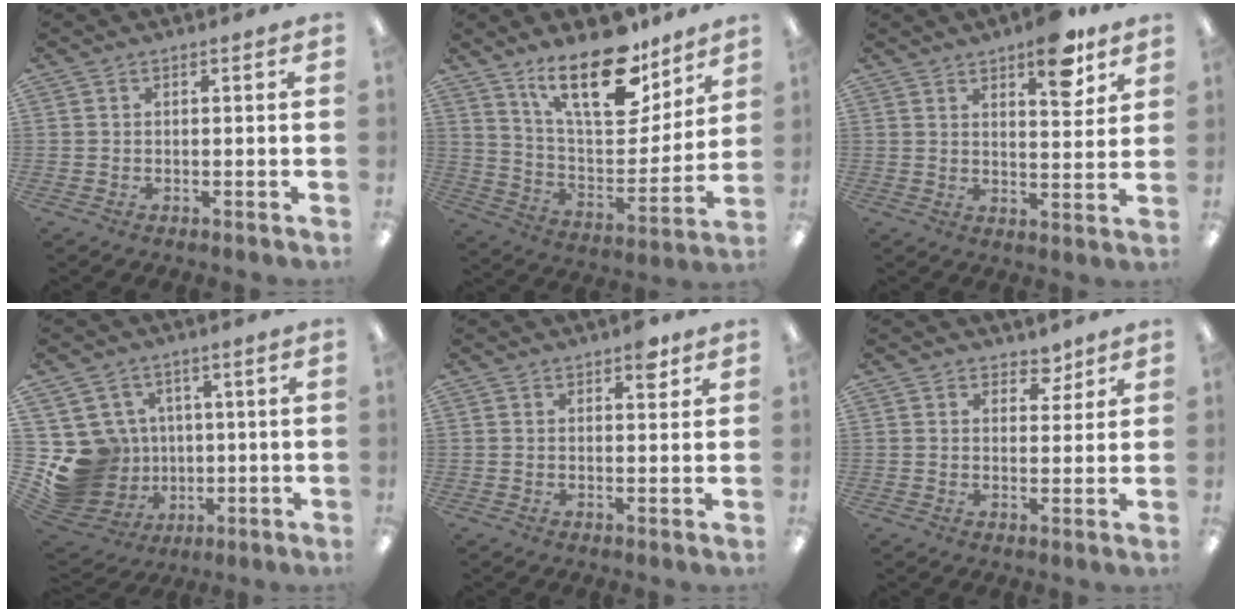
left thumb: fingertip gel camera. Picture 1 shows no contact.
{"total": 22.1, "force": [14.7, 9.3, 13.6], "torque": [-0.213, -0.091, 0.252]}
{"total": 10.0, "force": [6.7, 3.5, 6.6], "torque": [-0.071, -0.039, 0.105]}
{"total": 13.8, "force": [-0.7, 13.1, 4.3], "torque": [-0.112, -0.008, 0.009]}
{"total": 4.1, "force": [2.4, 1.9, 2.6], "torque": [-0.016, -0.011, 0.034]}
{"total": 4.3, "force": [3.4, 2.5, 1.1], "torque": [0.002, -0.020, 0.056]}